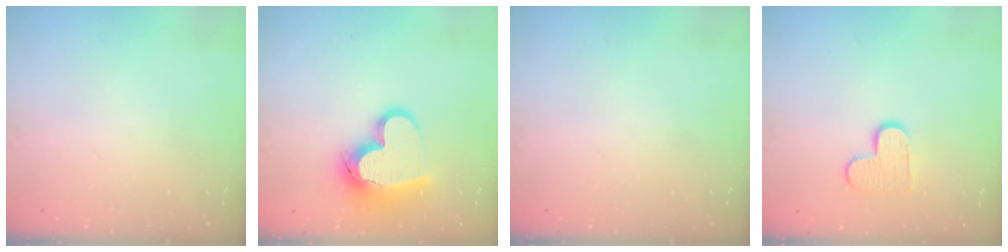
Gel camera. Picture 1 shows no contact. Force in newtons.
{"total": 16.9, "press": 16.7, "slide": 2.4}
{"total": 0.0}
{"total": 8.3, "press": 8.2, "slide": 0.4}